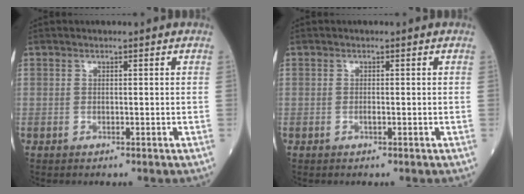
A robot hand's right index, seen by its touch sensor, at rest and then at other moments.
{"total": 0.6, "force": [-0.2, 0.1, 0.6], "torque": [-0.013, 0.000, -0.004]}